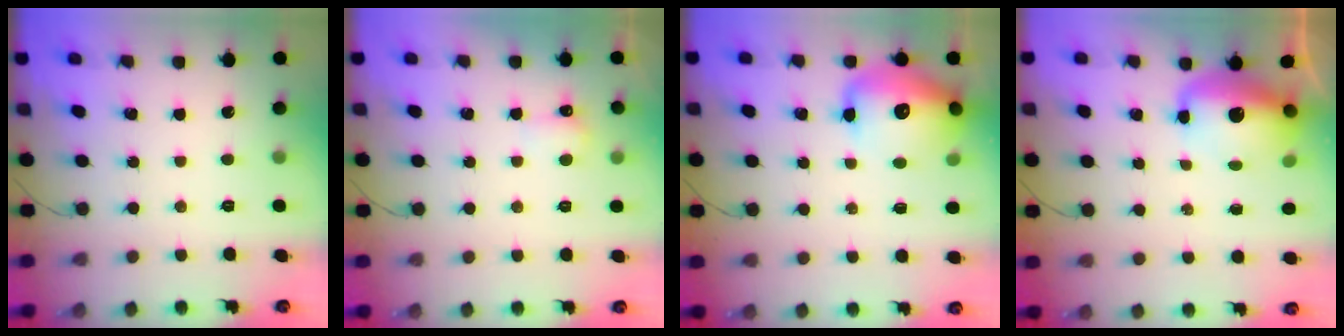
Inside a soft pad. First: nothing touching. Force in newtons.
{"total": 3.2, "press": 3.0, "slide": 1.0}
{"total": 16.3, "press": 15.9, "slide": 3.7}
{"total": 13.4, "press": 13.0, "slide": 3.1}